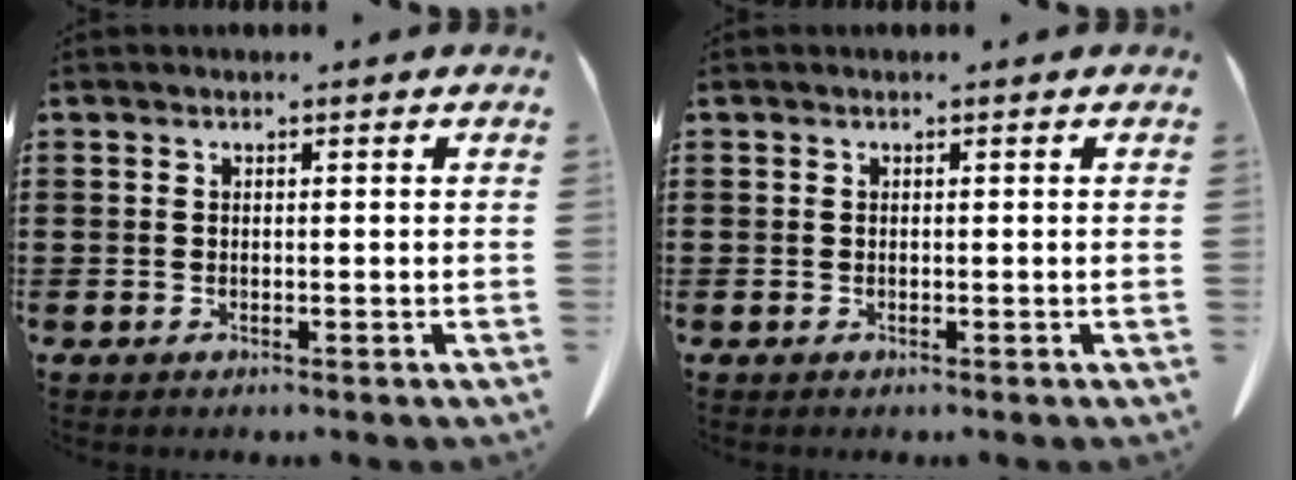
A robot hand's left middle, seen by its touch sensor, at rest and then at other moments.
{"total": 0.0}